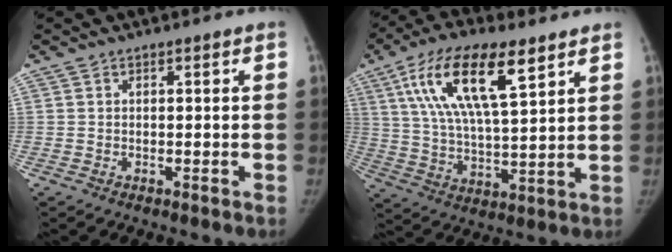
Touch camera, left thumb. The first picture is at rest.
{"total": 17.8, "force": [8.4, 6.2, 14.4], "torque": [-0.249, -0.023, 0.153]}